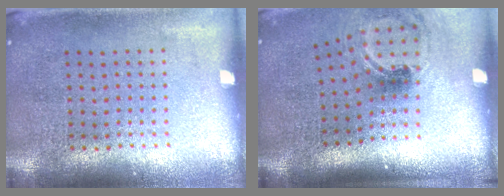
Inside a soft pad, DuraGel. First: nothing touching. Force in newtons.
{"total": 1.5, "press": 1.2, "slide": 1.0}